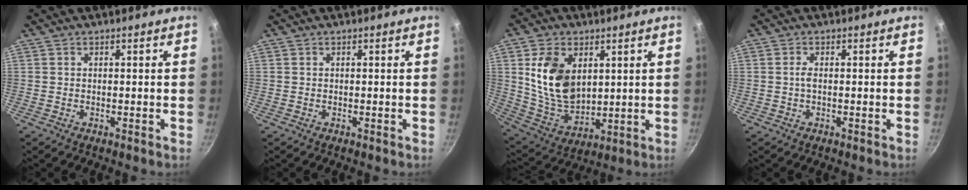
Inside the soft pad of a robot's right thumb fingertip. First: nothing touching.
{"total": 0.0}
{"total": 14.9, "force": [3.8, 10.0, 10.4], "torque": [-0.164, -0.029, 0.086]}
{"total": 1.3, "force": [-0.1, 0.5, 1.2], "torque": [-0.026, 0.003, -0.003]}